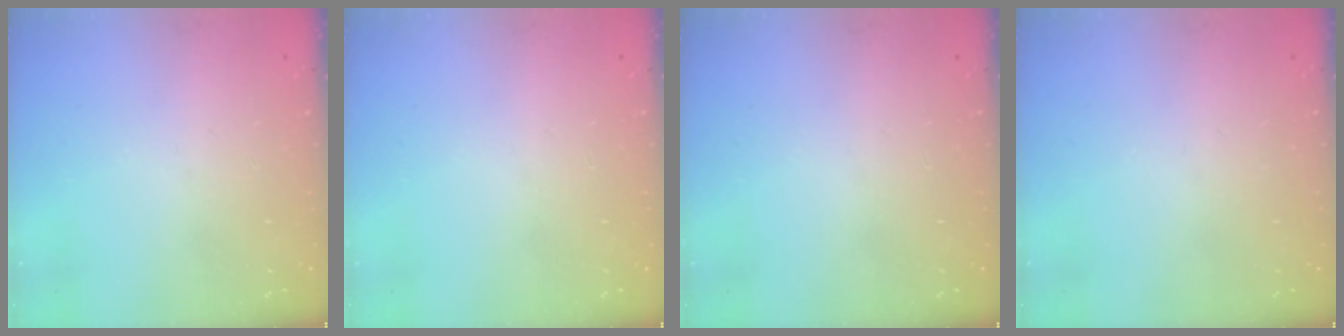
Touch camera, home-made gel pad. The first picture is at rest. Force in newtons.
{"total": 0.0}
{"total": 0.0}
{"total": 0.0}